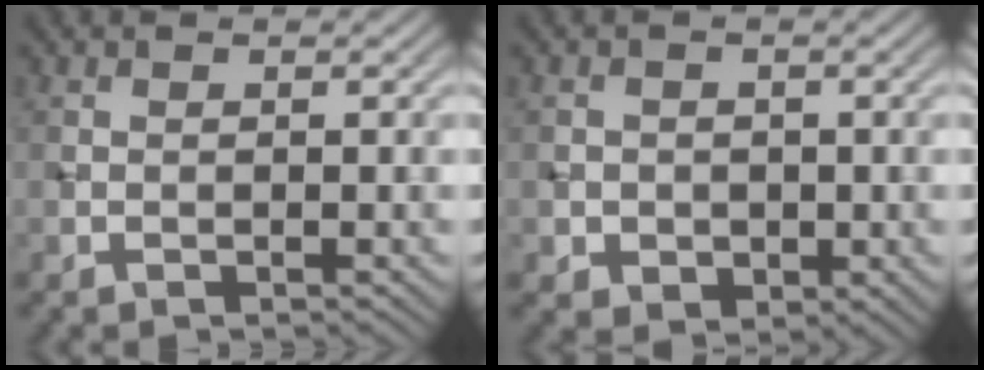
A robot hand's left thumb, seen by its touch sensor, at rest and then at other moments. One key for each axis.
{"total": 2.6, "fx": -0.4, "fy": 2.4, "fz": 1.0, "tx": -0.023, "ty": -0.011, "tz": -0.006}